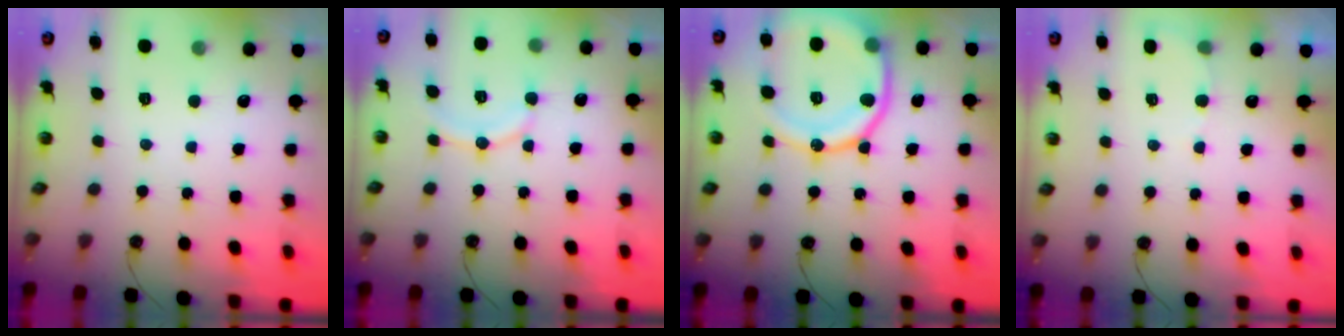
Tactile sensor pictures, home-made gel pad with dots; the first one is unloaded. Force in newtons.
{"total": 9.4, "press": 9.3, "slide": 1.0}
{"total": 19.0, "press": 18.9, "slide": 2.0}
{"total": 4.3, "press": 4.1, "slide": 1.3}